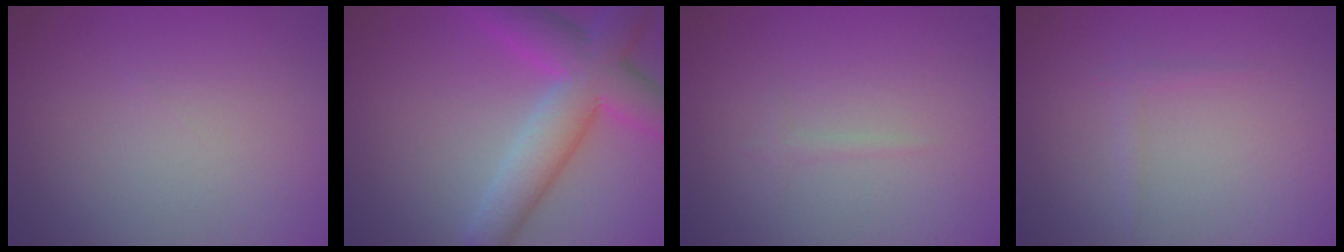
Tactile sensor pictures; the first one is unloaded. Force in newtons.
{"total": 7.9, "press": 7.9, "slide": 0.0}
{"total": 0.6, "press": 0.6, "slide": 0.0}
{"total": 0.8, "press": 0.8, "slide": 0.1}